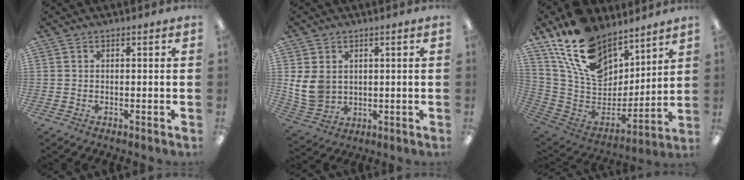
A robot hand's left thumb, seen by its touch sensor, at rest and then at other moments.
{"total": 7.5, "force": [1.8, 6.0, 4.1], "torque": [-0.102, -0.001, 0.036]}
{"total": 19.5, "force": [12.7, 11.4, 9.3], "torque": [-0.181, -0.076, 0.239]}